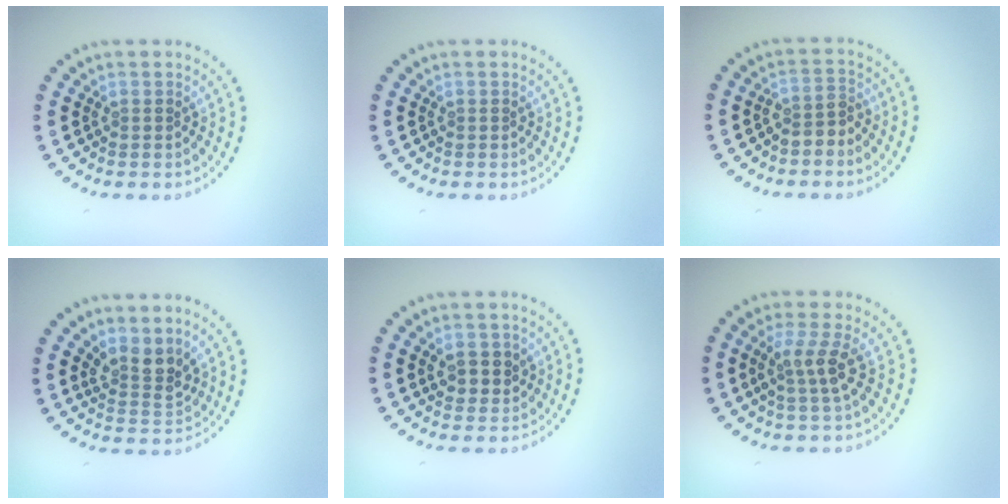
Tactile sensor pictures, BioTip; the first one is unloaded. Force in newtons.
{"total": 0.0}
{"total": 1.9, "press": 1.4, "slide": 1.2}
{"total": 2.8, "press": 2.1, "slide": 1.8}
{"total": 2.3, "press": 2.2, "slide": 0.7}
{"total": 2.5, "press": 1.9, "slide": 1.7}